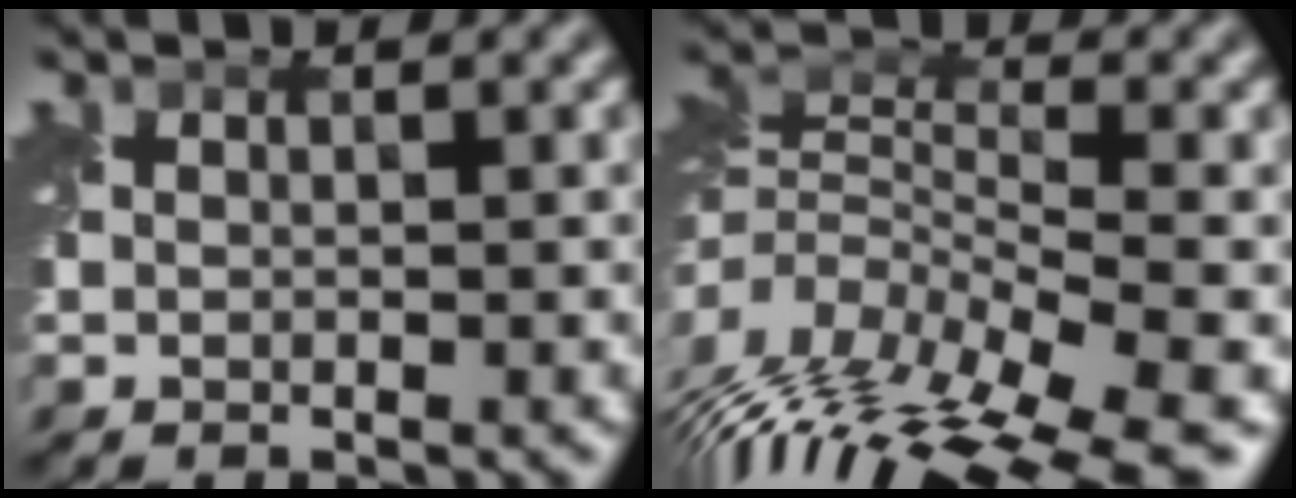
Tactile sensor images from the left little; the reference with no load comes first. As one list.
[{"total": 12.1, "force": [-6.9, 3.8, 9.2], "torque": [-0.185, 0.011, -0.112]}]